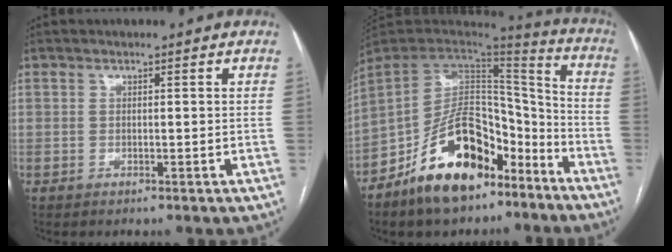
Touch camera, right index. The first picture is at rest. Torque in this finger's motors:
{"motor_torque": [1.11, -1.03, 0.28, 0.03]}